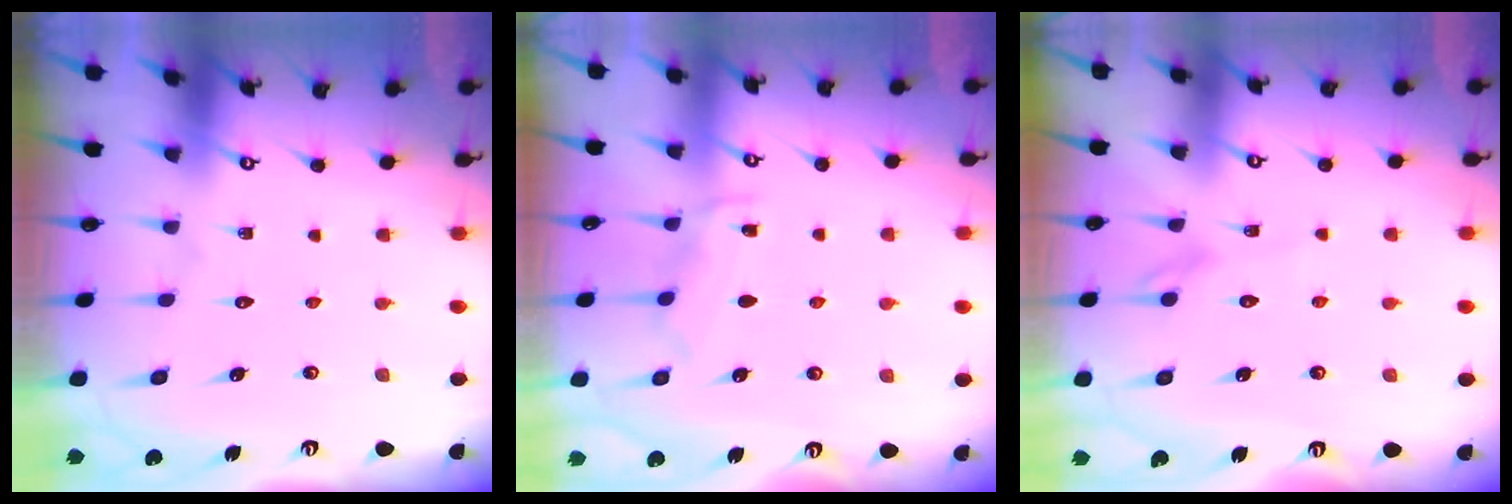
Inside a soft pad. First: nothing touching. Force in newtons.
{"total": 6.6, "press": 6.5, "slide": 0.8}
{"total": 2.5, "press": 2.5, "slide": 0.3}